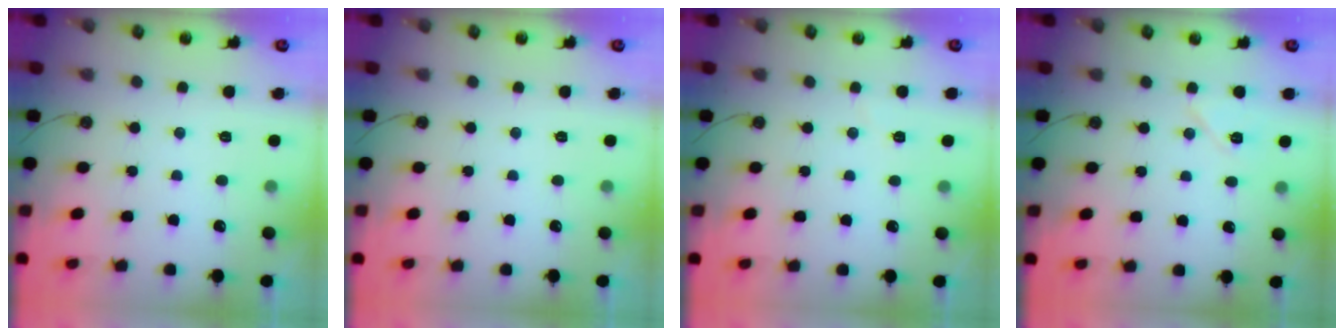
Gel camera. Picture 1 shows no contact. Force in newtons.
{"total": 0.0}
{"total": 3.8, "press": 2.9, "slide": 2.4}
{"total": 7.8, "press": 6.3, "slide": 4.6}